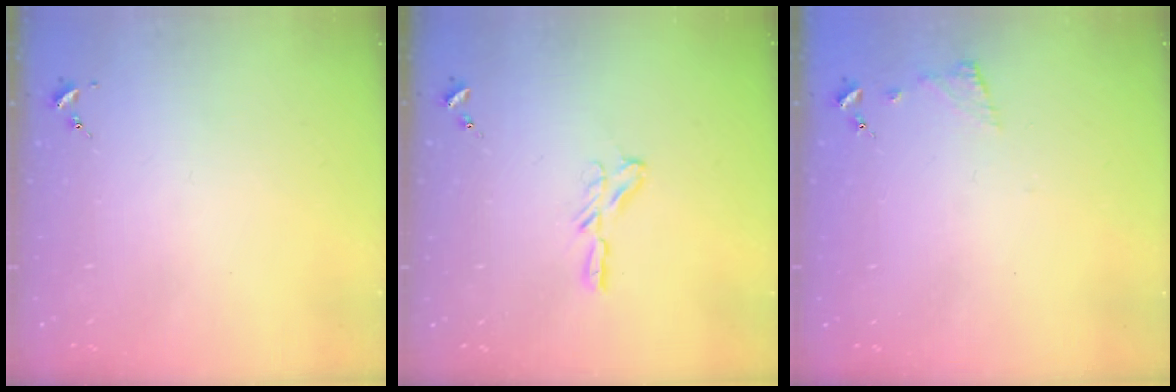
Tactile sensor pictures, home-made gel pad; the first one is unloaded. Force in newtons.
{"total": 6.4, "press": 6.4, "slide": 0.5}
{"total": 4.9, "press": 4.9, "slide": 0.6}